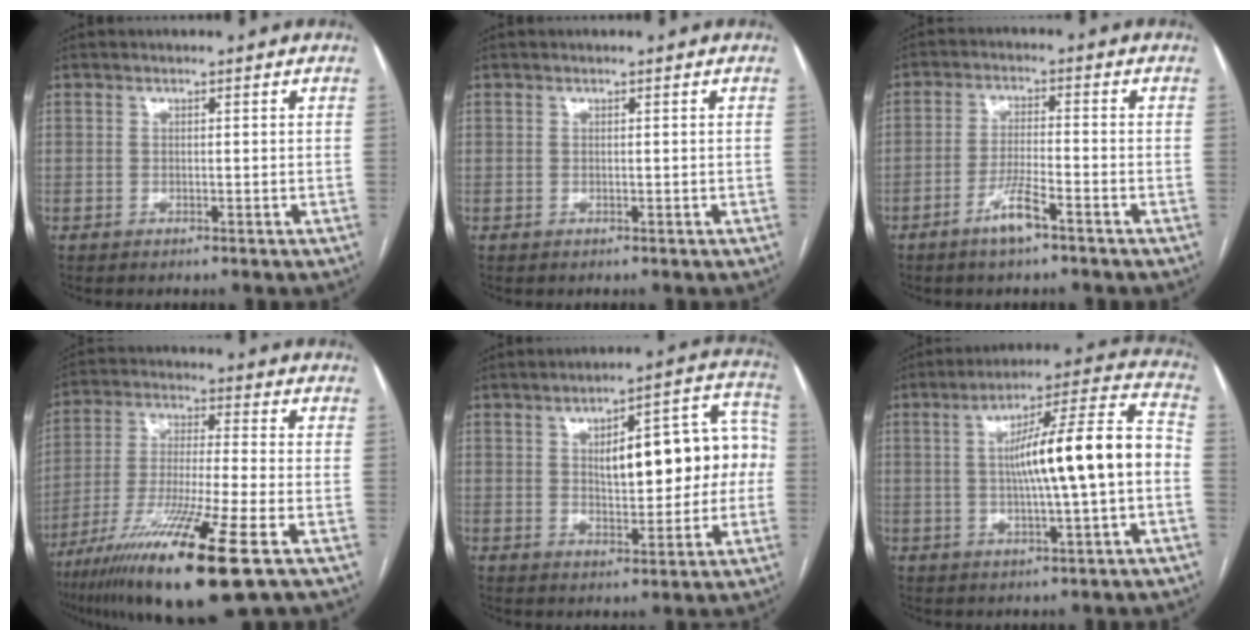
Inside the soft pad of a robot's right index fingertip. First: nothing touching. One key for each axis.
{"total": 0.0}
{"total": 5.2, "fx": -3.4, "fy": 0.3, "fz": 4.0, "tx": -0.079, "ty": -0.005, "tz": -0.064}
{"total": 18.2, "fx": -10.0, "fy": 0.2, "fz": 15.2, "tx": -0.284, "ty": -0.050, "tz": -0.179}
{"total": 14.7, "fx": 1.1, "fy": 5.1, "fz": 13.7, "tx": -0.175, "ty": 0.045, "tz": 0.024}
{"total": 15.1, "fx": -0.8, "fy": 0.9, "fz": 15.0, "tx": -0.235, "ty": 0.027, "tz": -0.015}